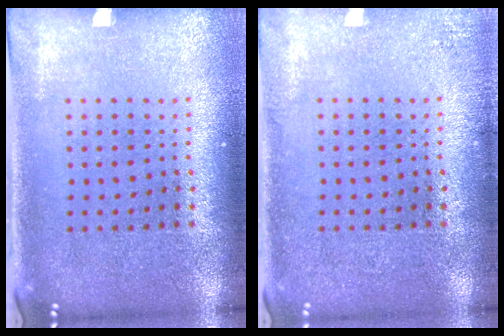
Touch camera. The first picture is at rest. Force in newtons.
{"total": 1.3, "press": 1.3, "slide": 0.2}